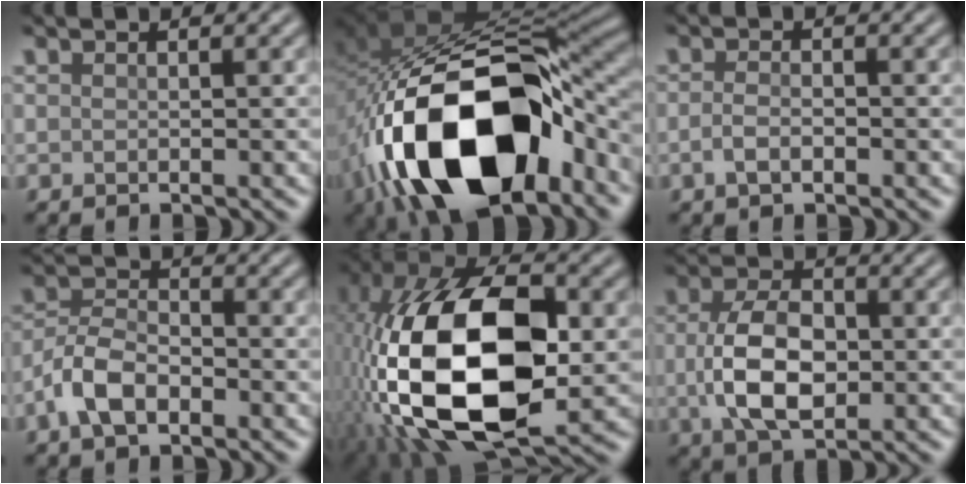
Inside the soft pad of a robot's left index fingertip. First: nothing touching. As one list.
[{"total": 18.2, "force": [-7.0, 10.0, 13.5], "torque": [-0.233, -0.033, -0.107]}, {"total": 1.5, "force": [-0.7, 0.7, 1.2], "torque": [-0.027, 0.001, -0.018]}, {"total": 4.2, "force": [-2.2, 2.3, 2.7], "torque": [-0.050, 0.009, -0.053]}, {"total": 18.2, "force": [-2.1, 10.5, 14.8], "torque": [-0.313, -0.001, -0.040]}, {"total": 6.7, "force": [-0.4, 4.1, 5.4], "torque": [-0.116, -0.003, -0.009]}]